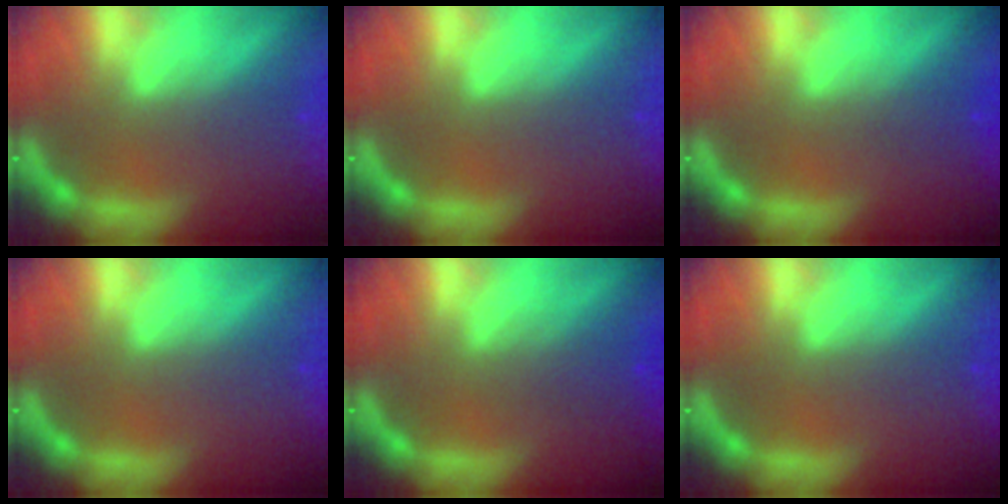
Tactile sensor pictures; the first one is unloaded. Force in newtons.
{"total": 0.0}
{"total": 1.5}
{"total": 0.0}
{"total": 2.5}
{"total": 0.0}